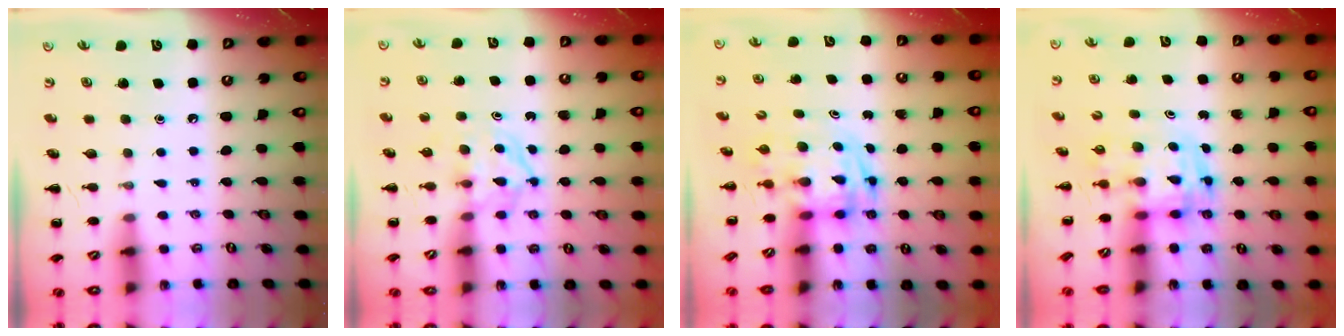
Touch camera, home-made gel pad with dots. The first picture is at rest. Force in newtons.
{"total": 4.5, "press": 4.5, "slide": 0.7}
{"total": 2.8, "press": 2.7, "slide": 0.5}
{"total": 3.6, "press": 3.5, "slide": 0.6}